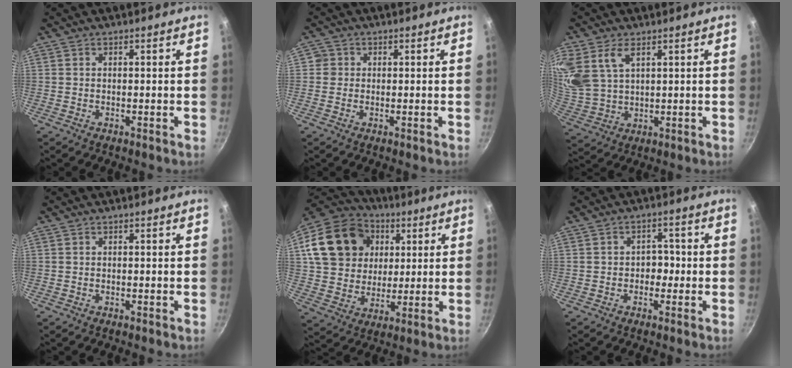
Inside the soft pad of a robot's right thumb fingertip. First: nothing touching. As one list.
[{"total": 2.1, "force": [0.1, 2.0, 0.4], "torque": [0.009, 0.006, -0.004]}, {"total": 12.0, "force": [5.8, 7.6, 7.4], "torque": [-0.161, -0.011, 0.128]}, {"total": 0.0}, {"total": 21.5, "force": [6.2, 17.4, 10.9], "torque": [-0.193, 0.017, 0.111]}, {"total": 3.3, "force": [-0.6, 2.7, 1.9], "torque": [0.007, 0.014, -0.013]}]